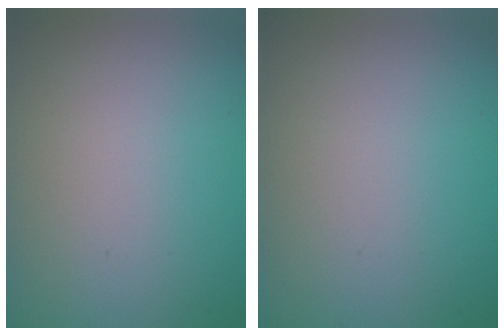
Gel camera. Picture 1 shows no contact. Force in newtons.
{"total": 0.0}